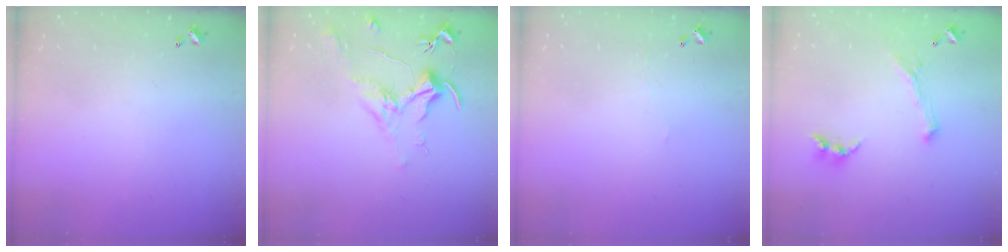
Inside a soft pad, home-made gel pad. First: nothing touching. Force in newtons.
{"total": 2.0, "press": 1.8, "slide": 0.8}
{"total": 0.9, "press": 0.7, "slide": 0.4}
{"total": 1.6, "press": 1.5, "slide": 0.4}